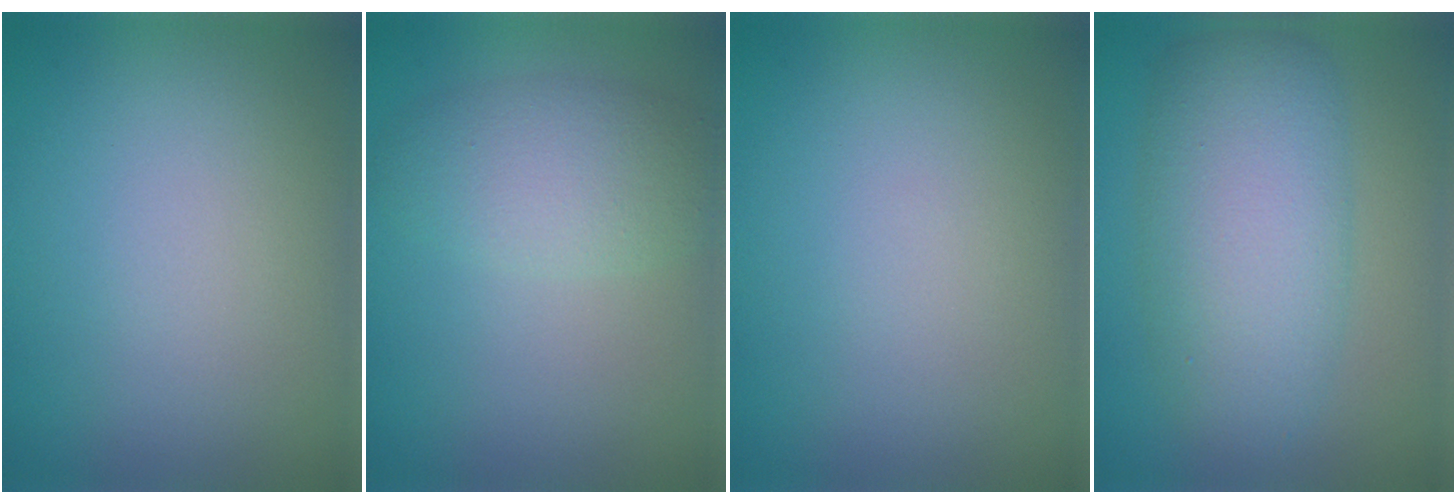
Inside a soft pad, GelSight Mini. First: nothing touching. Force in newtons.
{"total": 3.8, "press": 3.8, "slide": 0.4}
{"total": 0.0}
{"total": 7.3, "press": 7.3, "slide": 0.2}